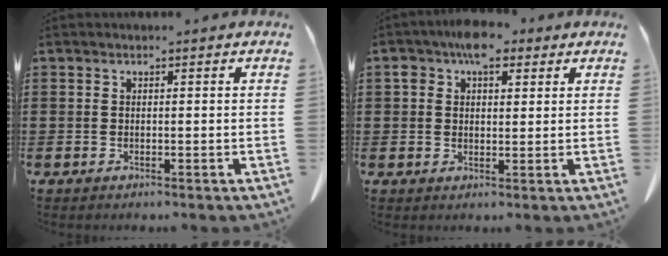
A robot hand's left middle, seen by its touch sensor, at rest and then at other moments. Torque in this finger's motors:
{"motor_torque": [2.14, 0.00, 0.39, 0.05]}